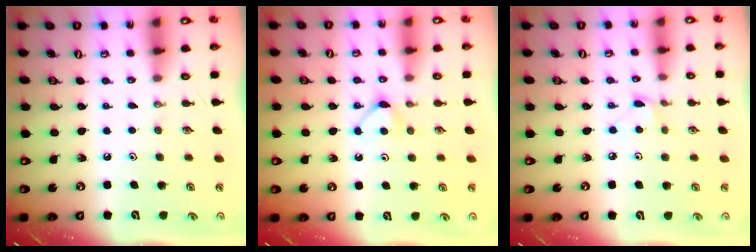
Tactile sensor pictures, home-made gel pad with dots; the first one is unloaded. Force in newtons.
{"total": 4.2, "press": 4.2, "slide": 0.6}
{"total": 3.5, "press": 3.5, "slide": 0.3}